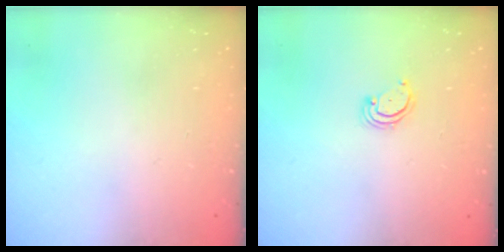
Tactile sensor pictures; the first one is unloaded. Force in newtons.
{"total": 2.3, "press": 2.2, "slide": 0.2}